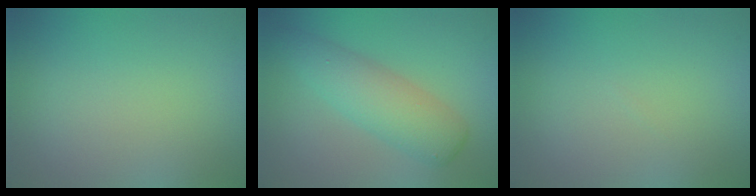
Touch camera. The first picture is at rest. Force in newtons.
{"total": 4.5, "press": 4.5, "slide": 0.1}
{"total": 0.0}